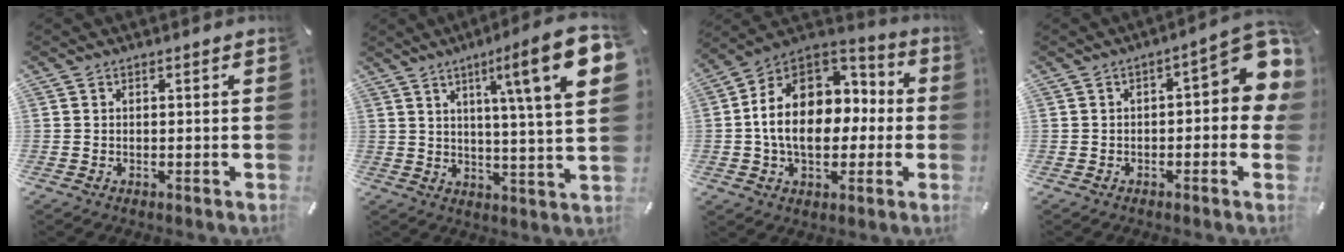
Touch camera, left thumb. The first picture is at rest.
{"total": 15.8, "force": [6.6, 1.4, 14.3], "torque": [-0.214, -0.035, 0.087]}
{"total": 18.3, "force": [-0.4, 13.9, 11.9], "torque": [-0.209, 0.004, -0.005]}
{"total": 10.3, "force": [2.4, 4.1, 9.1], "torque": [-0.109, -0.026, 0.038]}